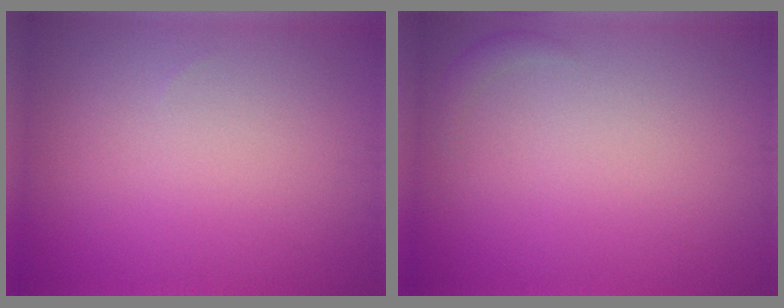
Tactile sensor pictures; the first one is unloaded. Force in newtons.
{"total": 0.9, "press": 0.9, "slide": 0.1}